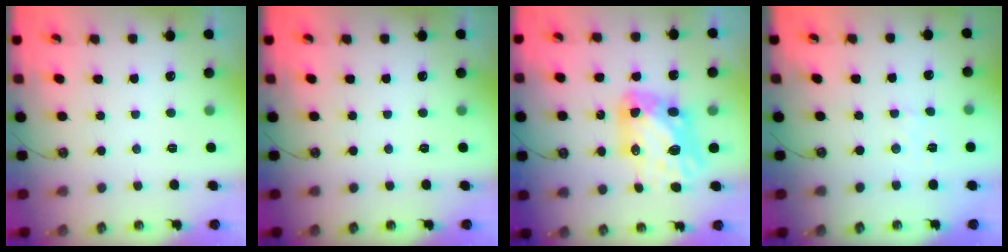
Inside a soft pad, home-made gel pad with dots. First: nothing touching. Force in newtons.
{"total": 0.0}
{"total": 11.1, "press": 11.0, "slide": 1.5}
{"total": 2.1, "press": 2.1, "slide": 0.4}